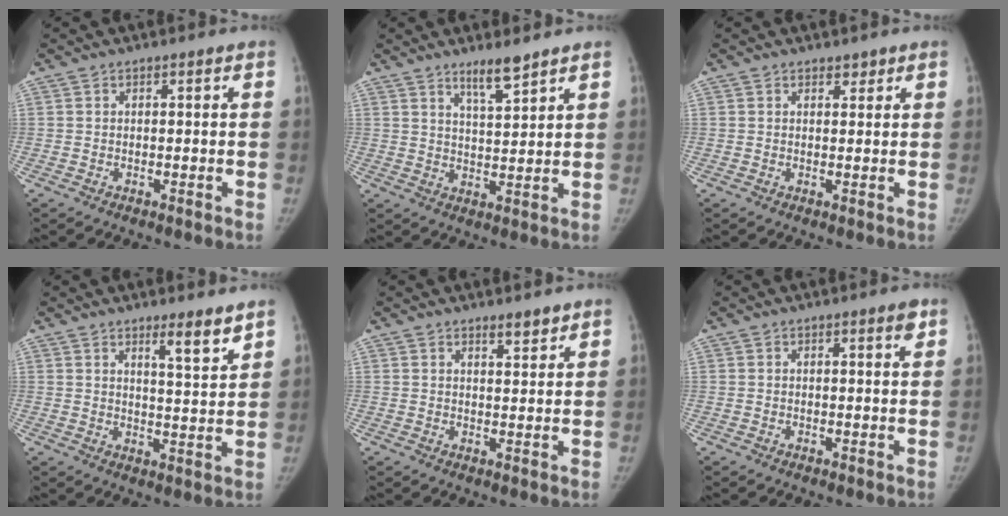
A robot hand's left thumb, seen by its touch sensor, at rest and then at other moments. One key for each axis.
{"total": 5.3, "fx": 4.1, "fy": 0.6, "fz": 3.2, "tx": -0.049, "ty": -0.035, "tz": 0.071}
{"total": 1.2, "fx": 0.9, "fy": 0.7, "fz": 0.2, "tx": 0.008, "ty": -0.006, "tz": 0.011}
{"total": 5.8, "fx": 4.2, "fy": 0.6, "fz": 3.9, "tx": -0.051, "ty": -0.038, "tz": 0.063}
{"total": 2.7, "fx": 2.2, "fy": 0.7, "fz": 1.3, "tx": -0.011, "ty": -0.018, "tz": 0.035}
{"total": 1.5, "fx": 0.9, "fy": 0.2, "fz": 1.1, "tx": -0.015, "ty": -0.005, "tz": 0.013}